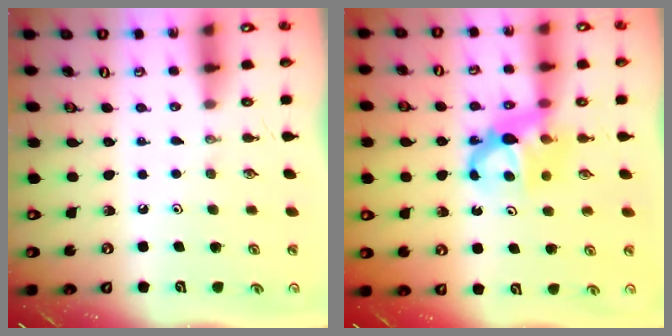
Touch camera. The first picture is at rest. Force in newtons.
{"total": 6.6, "press": 6.5, "slide": 0.5}